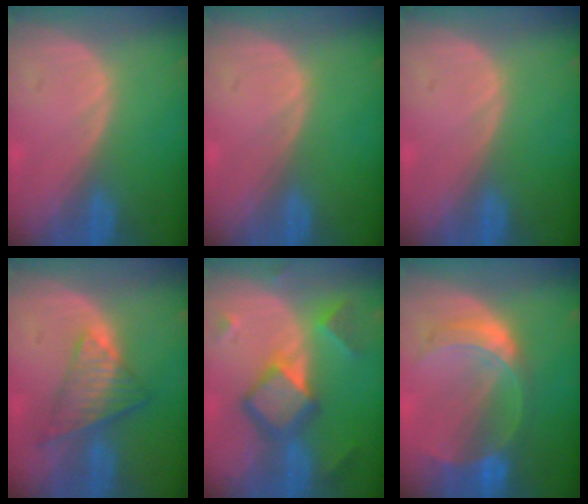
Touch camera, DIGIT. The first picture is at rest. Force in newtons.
{"total": 0.0}
{"total": 0.0}
{"total": 7.5, "press": 6.2, "slide": 4.3}
{"total": 8.0, "press": 8.0, "slide": 0.5}
{"total": 7.6, "press": 6.6, "slide": 3.8}